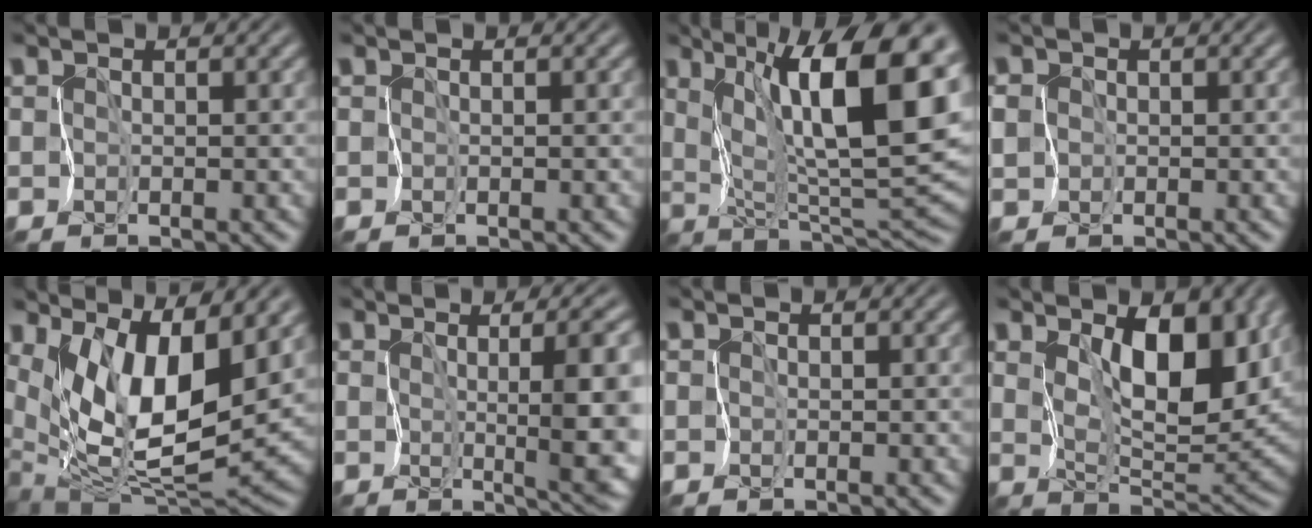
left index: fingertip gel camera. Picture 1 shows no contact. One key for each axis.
{"total": 0.0}
{"total": 12.1, "fx": 4.6, "fy": 3.8, "fz": 10.6, "tx": -0.153, "ty": -0.003, "tz": 0.079}
{"total": 2.0, "fx": -0.4, "fy": 1.9, "fz": 0.5, "tx": -0.008, "ty": 0.001, "tz": -0.007}
{"total": 11.1, "fx": 4.5, "fy": 3.9, "fz": 9.4, "tx": -0.165, "ty": -0.015, "tz": 0.082}
{"total": 7.8, "fx": 0.9, "fy": 1.3, "fz": 7.6, "tx": -0.104, "ty": -0.011, "tz": 0.021}
{"total": 0.0}
{"total": 7.2, "fx": 2.7, "fy": 3.1, "fz": 6.0, "tx": -0.095, "ty": -0.014, "tz": 0.045}